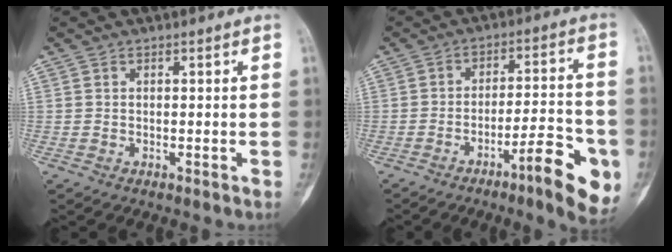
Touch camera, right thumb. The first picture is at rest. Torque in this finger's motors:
{"motor_torque": [0.18, 0.49, 0.27, -0.29, 0.06]}